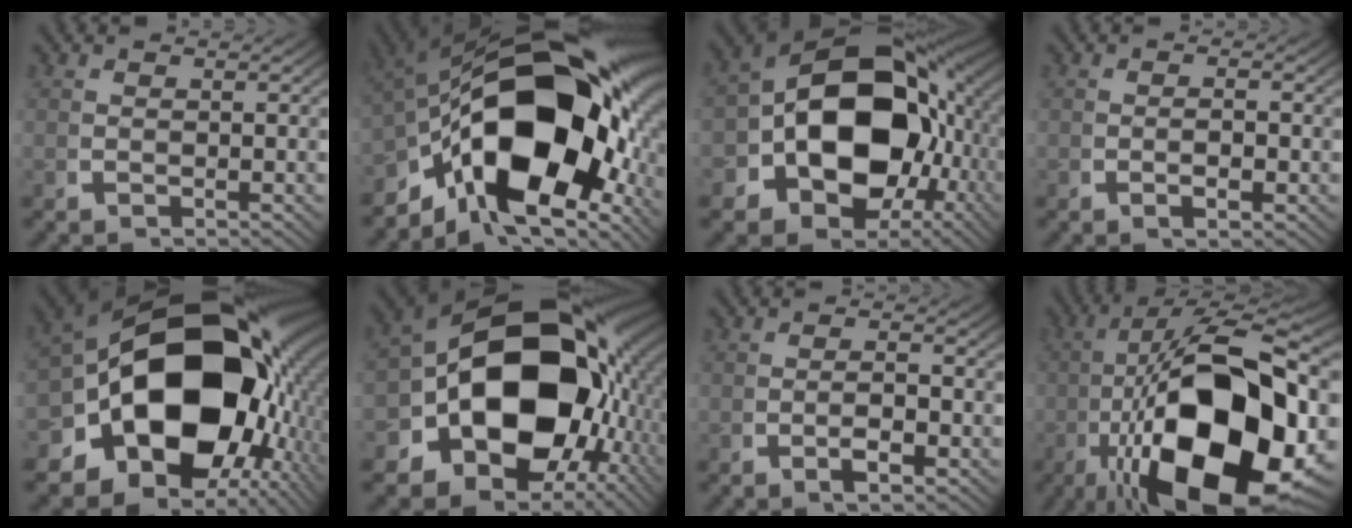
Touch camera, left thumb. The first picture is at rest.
{"total": 28.1, "force": [0.1, 16.4, 22.9], "torque": [-0.372, -0.040, 0.014]}
{"total": 21.0, "force": [-1.2, 14.7, 14.9], "torque": [-0.271, -0.066, 0.002]}
{"total": 1.8, "force": [-0.4, 0.8, 1.6], "torque": [-0.026, 0.003, -0.008]}
{"total": 31.8, "force": [0.2, 20.9, 23.9], "torque": [-0.413, -0.066, 0.022]}
{"total": 27.5, "force": [-0.6, 18.5, 20.3], "torque": [-0.357, -0.072, 0.014]}
{"total": 2.4, "force": [-0.7, 1.0, 2.1], "torque": [-0.034, 0.002, -0.012]}
{"total": 24.0, "force": [-4.9, 12.1, 20.2], "torque": [-0.354, -0.071, -0.035]}